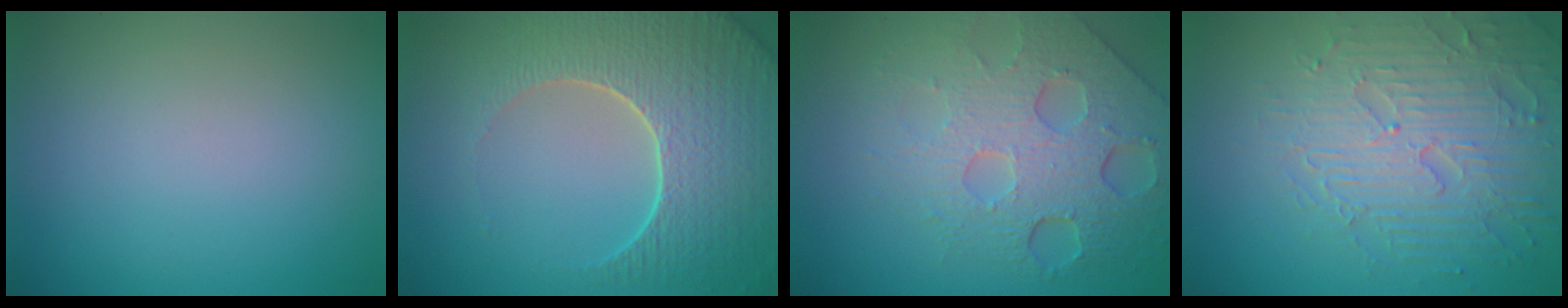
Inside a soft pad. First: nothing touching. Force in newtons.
{"total": 7.3, "press": 5.8, "slide": 4.5}
{"total": 7.9, "press": 5.3, "slide": 5.9}
{"total": 6.2, "press": 5.2, "slide": 3.4}